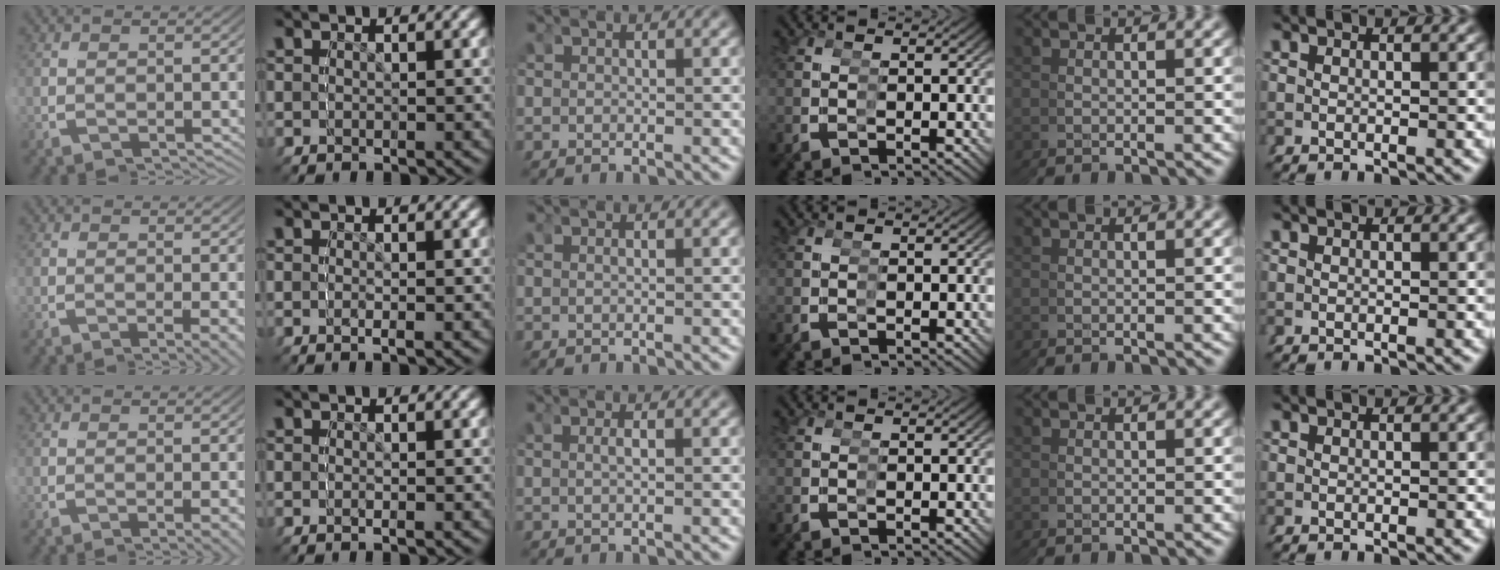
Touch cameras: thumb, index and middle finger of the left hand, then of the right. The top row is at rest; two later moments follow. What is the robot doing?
{"motion": "grasp_and_lifting", "object": "condiment"}